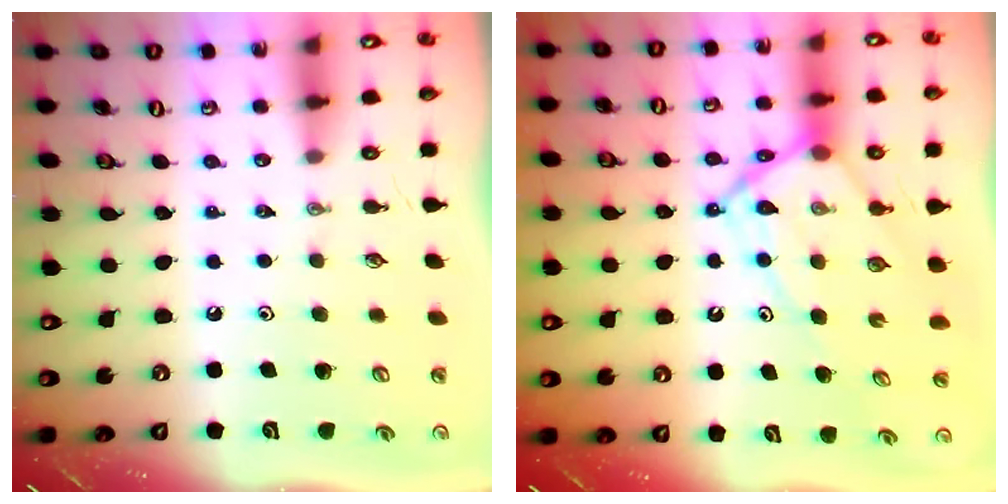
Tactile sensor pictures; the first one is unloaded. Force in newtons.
{"total": 11.7, "press": 11.6, "slide": 1.1}